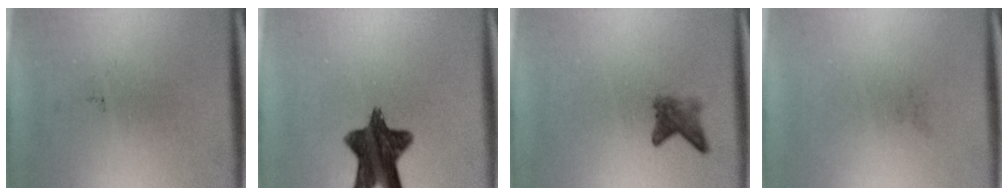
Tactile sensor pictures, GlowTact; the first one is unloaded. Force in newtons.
{"total": 11.3}
{"total": 2.3}
{"total": 0.0}